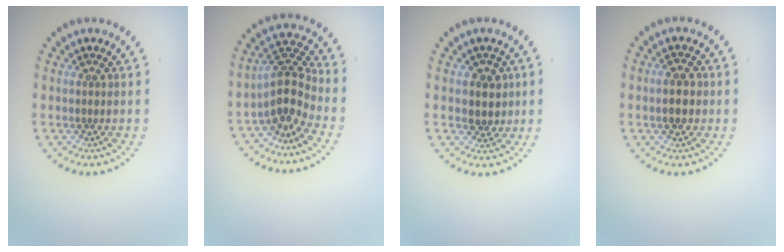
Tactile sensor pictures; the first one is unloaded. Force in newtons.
{"total": 3.5, "press": 2.6, "slide": 2.3}
{"total": 2.5, "press": 2.3, "slide": 1.0}
{"total": 2.5, "press": 2.5, "slide": 0.1}